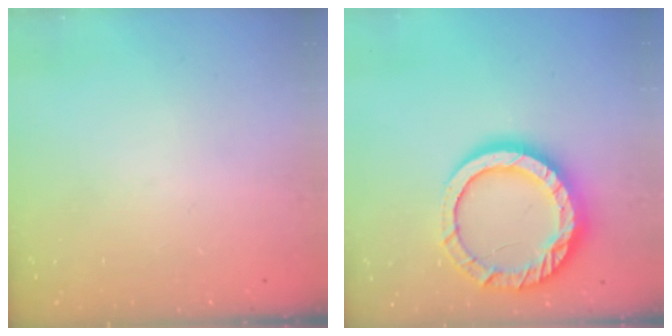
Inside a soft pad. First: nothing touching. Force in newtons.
{"total": 17.0, "press": 16.9, "slide": 1.3}